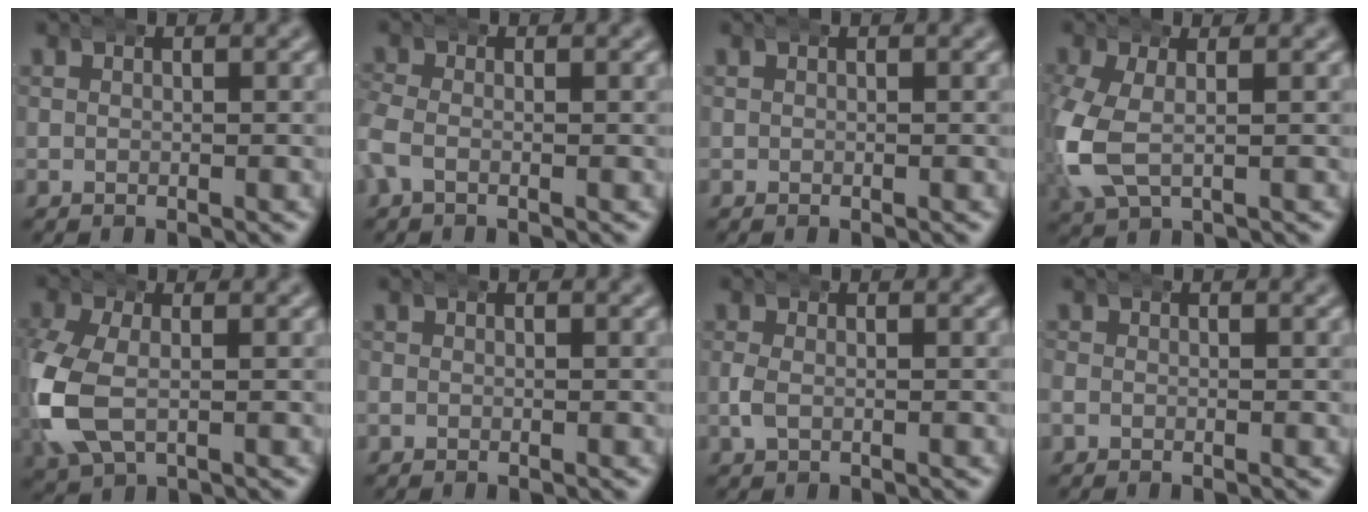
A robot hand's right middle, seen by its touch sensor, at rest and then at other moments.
{"total": 2.5, "force": [-0.9, 2.0, 1.3], "torque": [-0.046, -0.001, -0.021]}
{"total": 0.0}
{"total": 5.8, "force": [-0.9, 4.4, 3.6], "torque": [-0.130, -0.020, -0.001]}
{"total": 7.1, "force": [-1.3, 5.5, 4.3], "torque": [-0.157, -0.028, -0.005]}
{"total": 0.6, "force": [-0.2, 0.6, 0.1], "torque": [-0.008, -0.003, -0.004]}
{"total": 1.3, "force": [-0.4, 1.0, 0.7], "torque": [-0.028, 0.000, -0.007]}
{"total": 0.9, "force": [-0.4, 0.8, 0.2], "torque": [-0.015, -0.005, -0.007]}